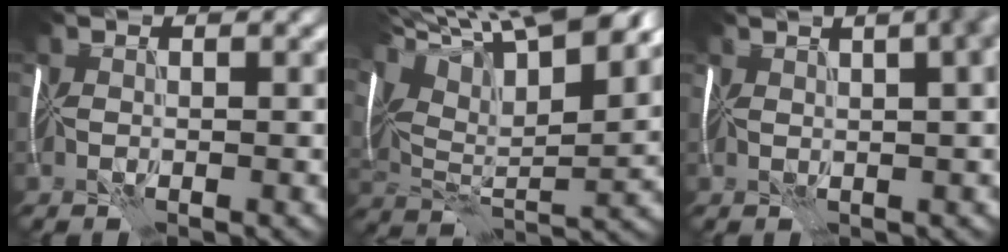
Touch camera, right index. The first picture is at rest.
{"total": 15.0, "force": [8.2, 5.6, 11.2], "torque": [-0.205, 0.038, 0.137]}
{"total": 14.5, "force": [5.7, 7.4, 11.0], "torque": [-0.072, 0.074, 0.037]}